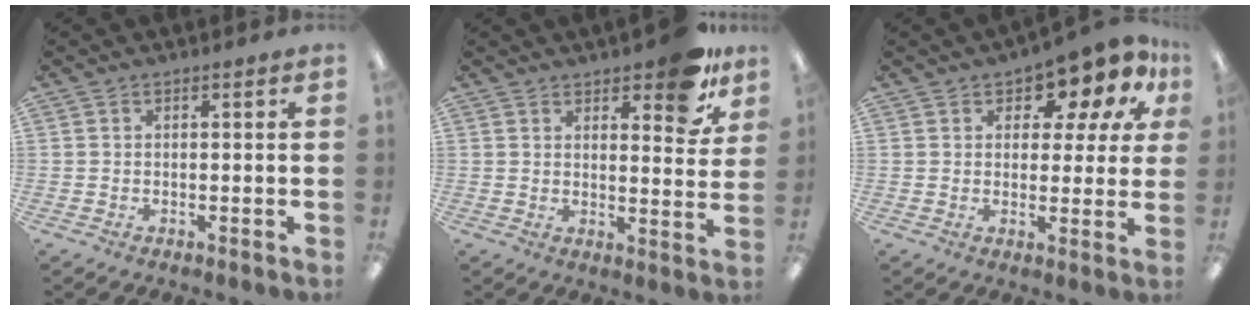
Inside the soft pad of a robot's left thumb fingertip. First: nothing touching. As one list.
[{"total": 10.9, "force": [7.8, 4.0, 6.5], "torque": [-0.074, -0.046, 0.131]}, {"total": 9.5, "force": [6.6, 4.4, 5.2], "torque": [-0.072, -0.042, 0.114]}]